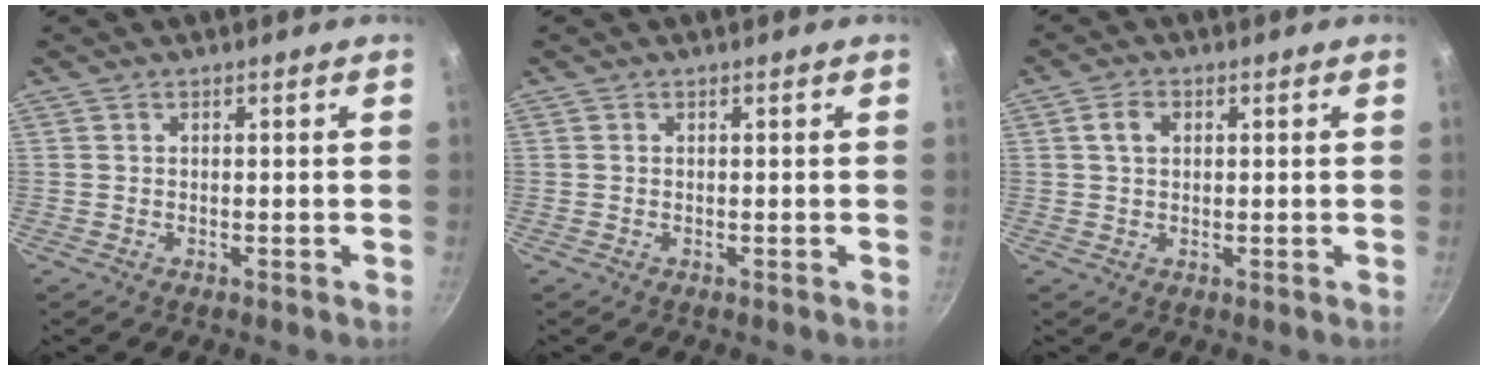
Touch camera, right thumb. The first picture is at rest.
{"total": 0.0}
{"total": 3.3, "force": [0.8, 2.4, 2.1], "torque": [-0.030, 0.004, 0.013]}